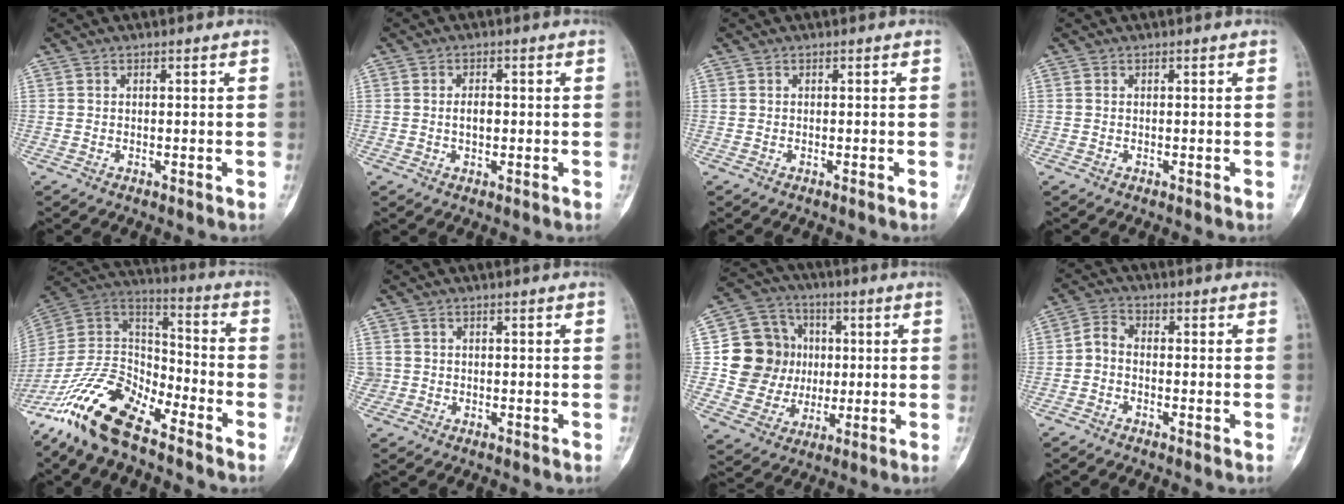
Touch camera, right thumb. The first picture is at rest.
{"total": 2.5, "force": [-0.2, 1.5, 2.0], "torque": [-0.025, 0.002, -0.004]}
{"total": 0.0}
{"total": 0.0}
{"total": 17.8, "force": [-12.6, 6.9, 10.5], "torque": [-0.189, 0.075, -0.243]}
{"total": 0.0}
{"total": 15.0, "force": [1.2, 13.9, 5.6], "torque": [-0.060, 0.017, 0.032]}
{"total": 3.2, "force": [-1.2, 2.0, 2.2], "torque": [-0.042, 0.015, -0.036]}